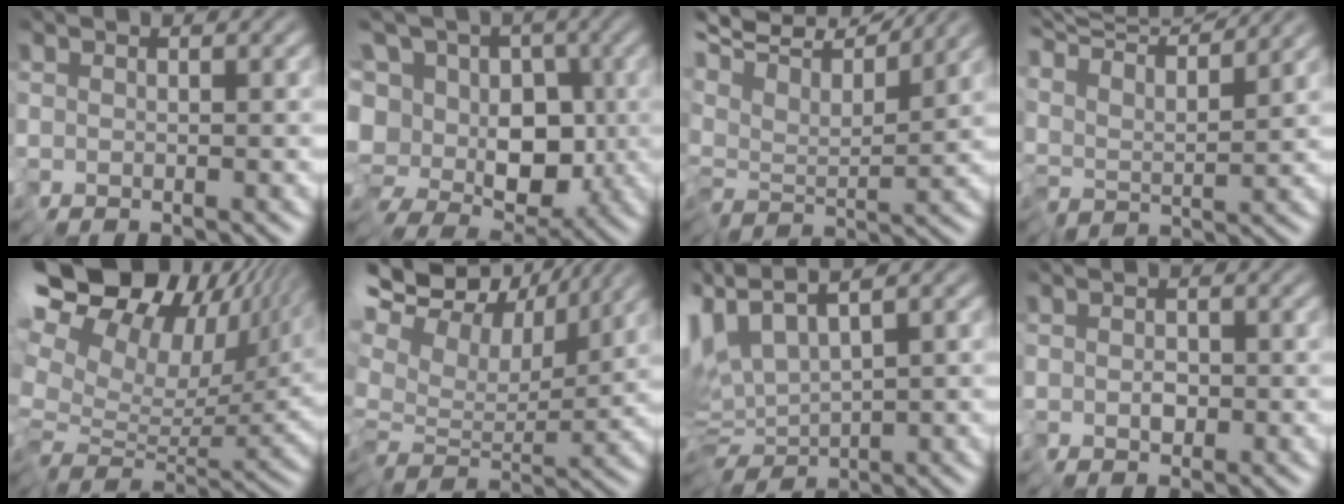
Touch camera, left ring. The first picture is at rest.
{"total": 14.4, "force": [2.2, 11.5, 8.4], "torque": [-0.199, 0.043, 0.026]}
{"total": 8.7, "force": [8.1, 0.7, 3.3], "torque": [-0.097, 0.017, 0.120]}
{"total": 8.9, "force": [8.5, 0.4, 2.7], "torque": [-0.076, 0.015, 0.134]}
{"total": 14.8, "force": [8.0, 8.0, 9.5], "torque": [-0.210, 0.039, 0.142]}
{"total": 10.6, "force": [6.1, 5.5, 6.7], "torque": [-0.166, 0.035, 0.112]}
{"total": 7.8, "force": [2.3, 3.0, 6.9], "torque": [-0.156, 0.001, 0.069]}
{"total": 1.1, "force": [0.1, 0.8, 0.8], "torque": [-0.005, 0.000, 0.001]}